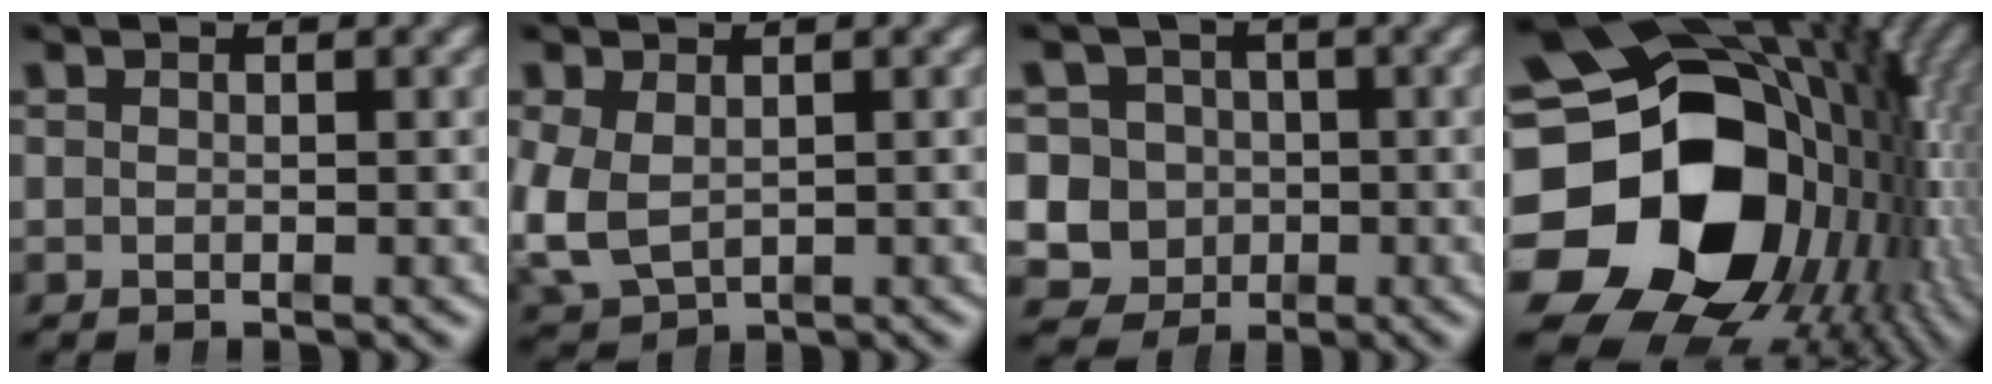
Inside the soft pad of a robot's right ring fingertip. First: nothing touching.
{"total": 5.3, "force": [-0.7, 4.7, 2.5], "torque": [-0.093, -0.034, 0.008]}
{"total": 13.6, "force": [-2.6, 12.8, 3.5], "torque": [-0.106, -0.058, -0.043]}
{"total": 33.7, "force": [-0.9, 23.2, 24.5], "torque": [-0.375, -0.057, -0.012]}